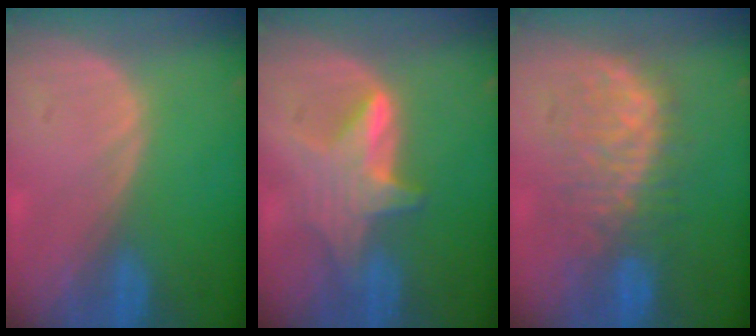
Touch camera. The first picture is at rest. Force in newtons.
{"total": 6.3, "press": 6.2, "slide": 0.7}
{"total": 8.9, "press": 8.6, "slide": 2.1}